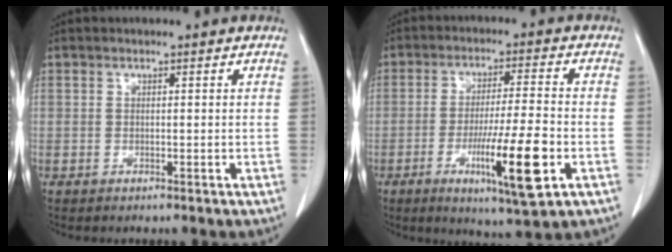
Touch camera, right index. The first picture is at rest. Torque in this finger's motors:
{"motor_torque": [1.73, -0.41, 0.70, 0.17]}